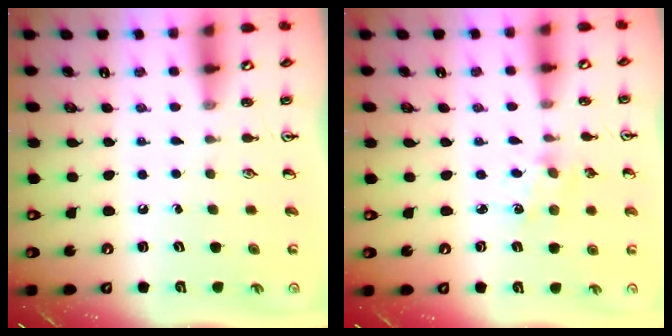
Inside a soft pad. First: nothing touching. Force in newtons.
{"total": 1.8, "press": 1.7, "slide": 0.5}